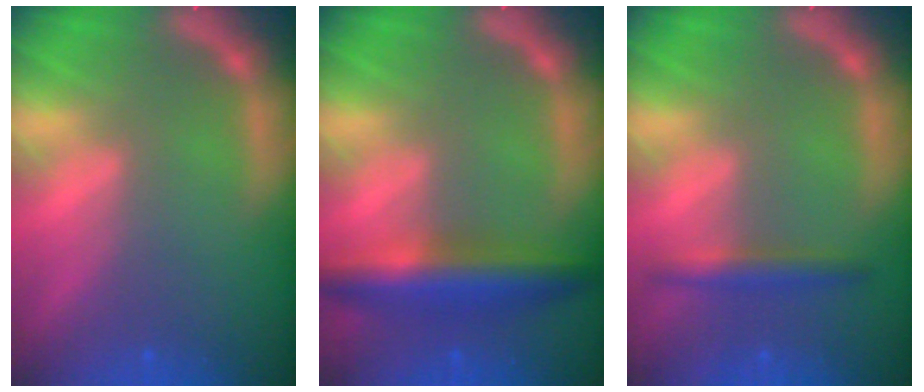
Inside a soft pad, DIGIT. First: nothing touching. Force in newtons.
{"total": 6.0}
{"total": 2.4}